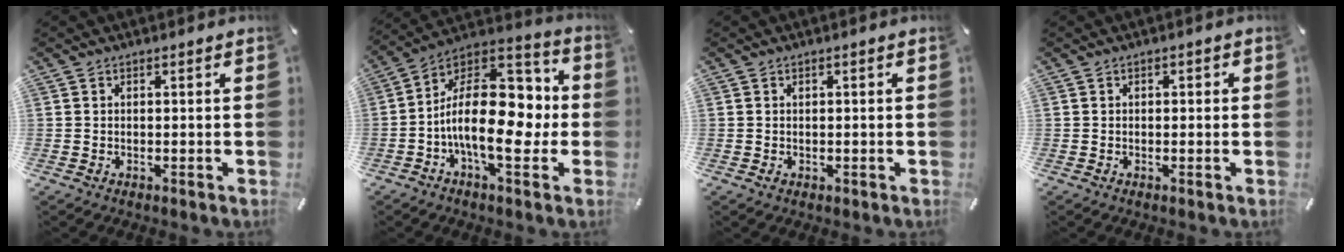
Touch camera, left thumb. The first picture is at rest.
{"total": 22.0, "force": [-3.1, 12.1, 18.2], "torque": [-0.317, 0.004, -0.045]}
{"total": 0.8, "force": [0.0, 0.8, 0.3], "torque": [-0.007, 0.003, 0.000]}
{"total": 0.9, "force": [-0.2, 0.6, 0.6], "torque": [-0.011, 0.002, -0.005]}